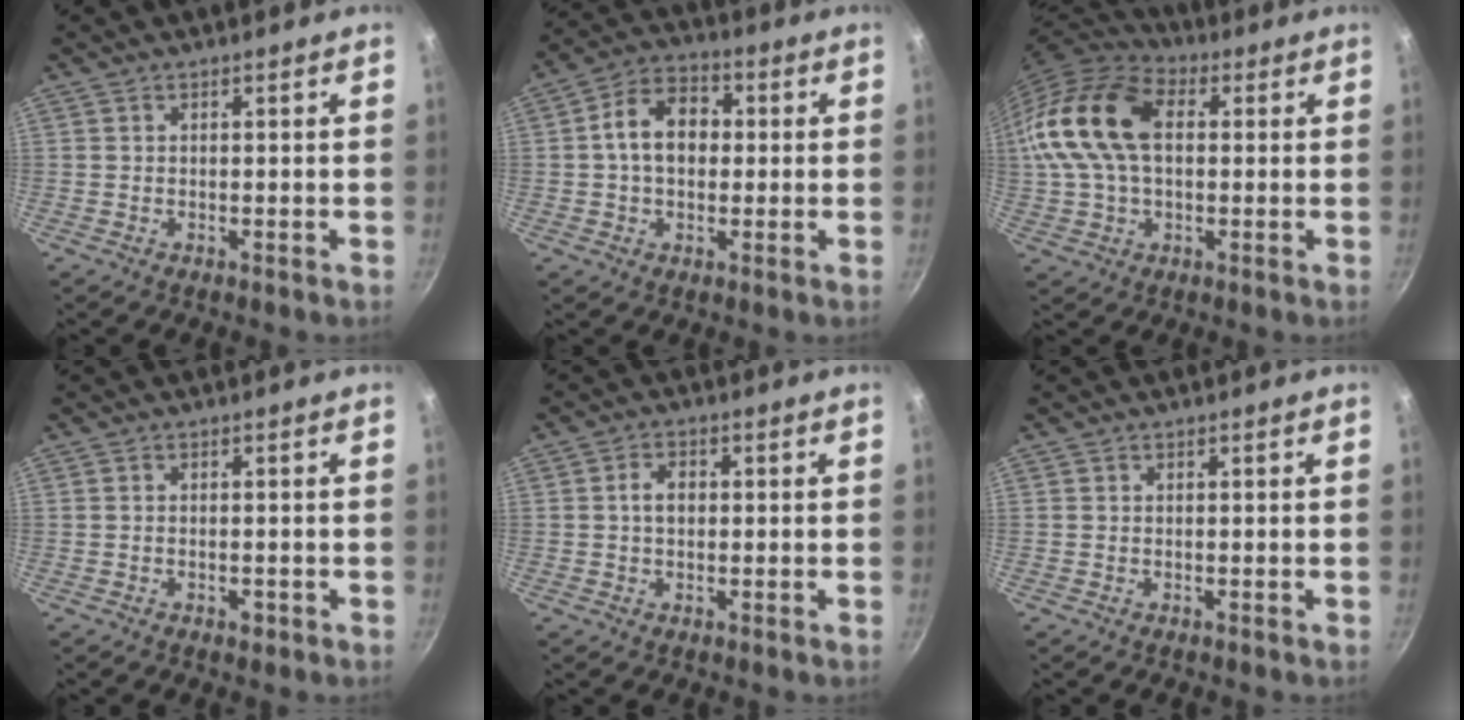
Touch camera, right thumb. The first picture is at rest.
{"total": 10.2, "force": [0.7, 7.3, 7.1], "torque": [-0.087, 0.026, -0.005]}
{"total": 18.0, "force": [2.5, 11.6, 13.5], "torque": [-0.256, 0.027, 0.030]}
{"total": 1.3, "force": [-0.7, 0.6, 0.8], "torque": [-0.014, 0.002, -0.010]}
{"total": 3.4, "force": [0.1, 2.4, 2.3], "torque": [-0.028, 0.010, 0.000]}
{"total": 0.0}